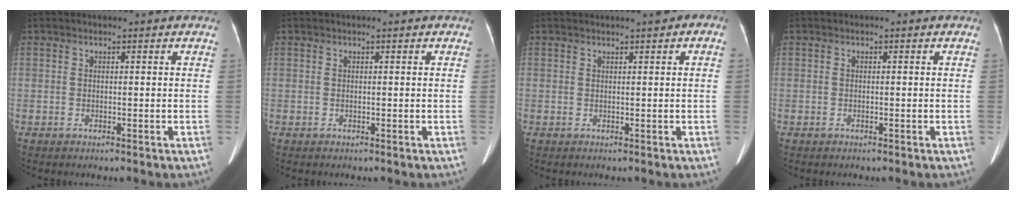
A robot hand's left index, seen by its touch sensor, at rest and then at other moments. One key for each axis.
{"total": 0.0}
{"total": 3.2, "fx": 1.6, "fy": 0.9, "fz": 2.6, "tx": -0.038, "ty": 0.023, "tz": 0.020}
{"total": 0.0}